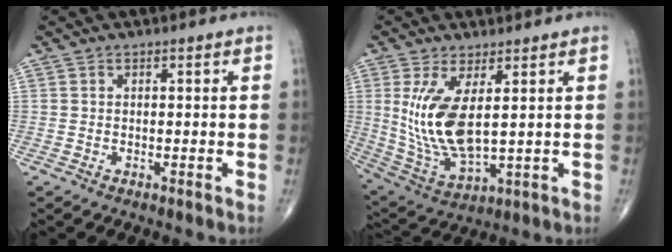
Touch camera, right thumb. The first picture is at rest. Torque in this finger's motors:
{"motor_torque": [-0.58, 1.06, 0.98, 0.78, 0.46]}